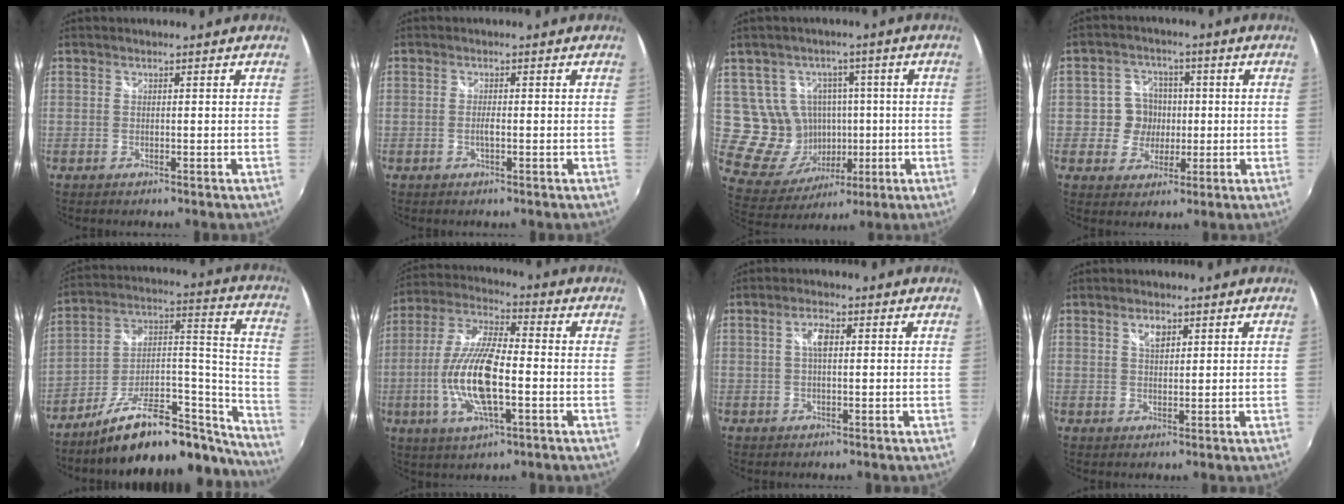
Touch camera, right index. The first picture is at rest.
{"total": 1.3, "force": [-0.4, 0.2, 1.2], "torque": [-0.025, -0.002, -0.008]}
{"total": 12.0, "force": [0.6, 11.2, 4.2], "torque": [-0.102, 0.012, 0.032]}
{"total": 6.5, "force": [-0.5, 6.3, 1.3], "torque": [-0.028, 0.014, -0.009]}
{"total": 26.1, "force": [-20.5, 8.3, 13.9], "torque": [-0.171, 0.041, -0.299]}
{"total": 15.4, "force": [-3.2, 4.8, 14.3], "torque": [-0.290, -0.006, -0.062]}
{"total": 3.0, "force": [0.5, 1.1, 2.7], "torque": [-0.050, 0.006, 0.008]}
{"total": 2.9, "force": [1.5, 1.5, 2.0], "torque": [-0.031, 0.003, 0.025]}